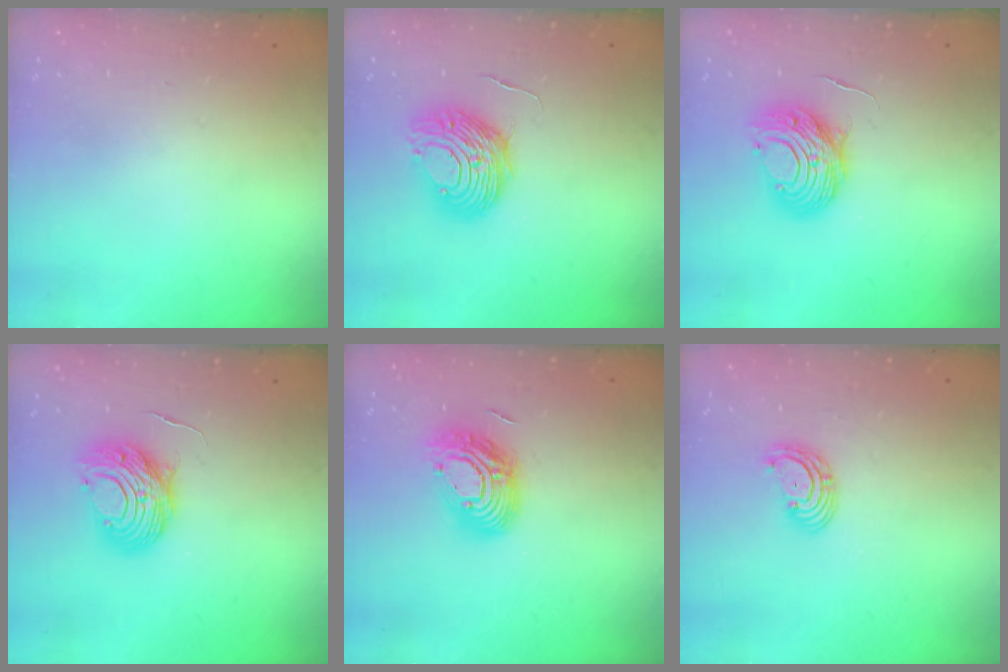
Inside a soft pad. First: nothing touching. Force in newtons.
{"total": 9.7, "press": 9.6, "slide": 1.1}
{"total": 11.2, "press": 11.2, "slide": 0.9}
{"total": 11.2, "press": 11.2, "slide": 0.9}
{"total": 14.8, "press": 14.7, "slide": 1.0}
{"total": 3.2, "press": 3.2, "slide": 0.2}